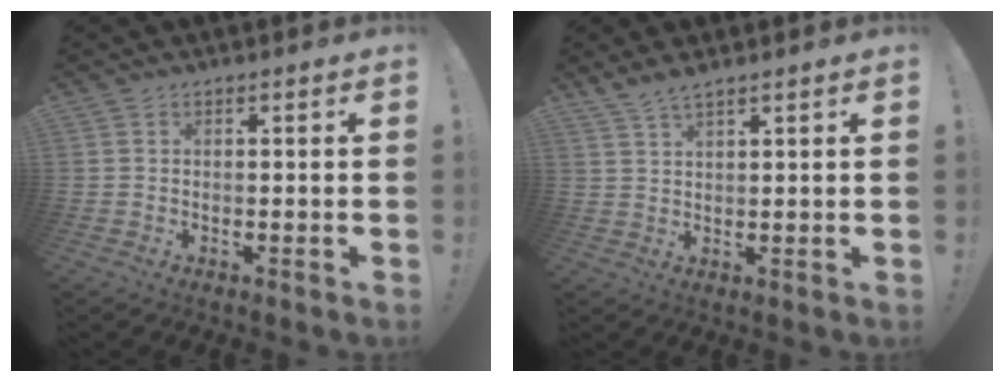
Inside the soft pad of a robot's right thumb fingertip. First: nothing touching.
{"total": 3.5, "force": [3.1, 0.2, 1.8], "torque": [-0.045, -0.012, 0.057]}